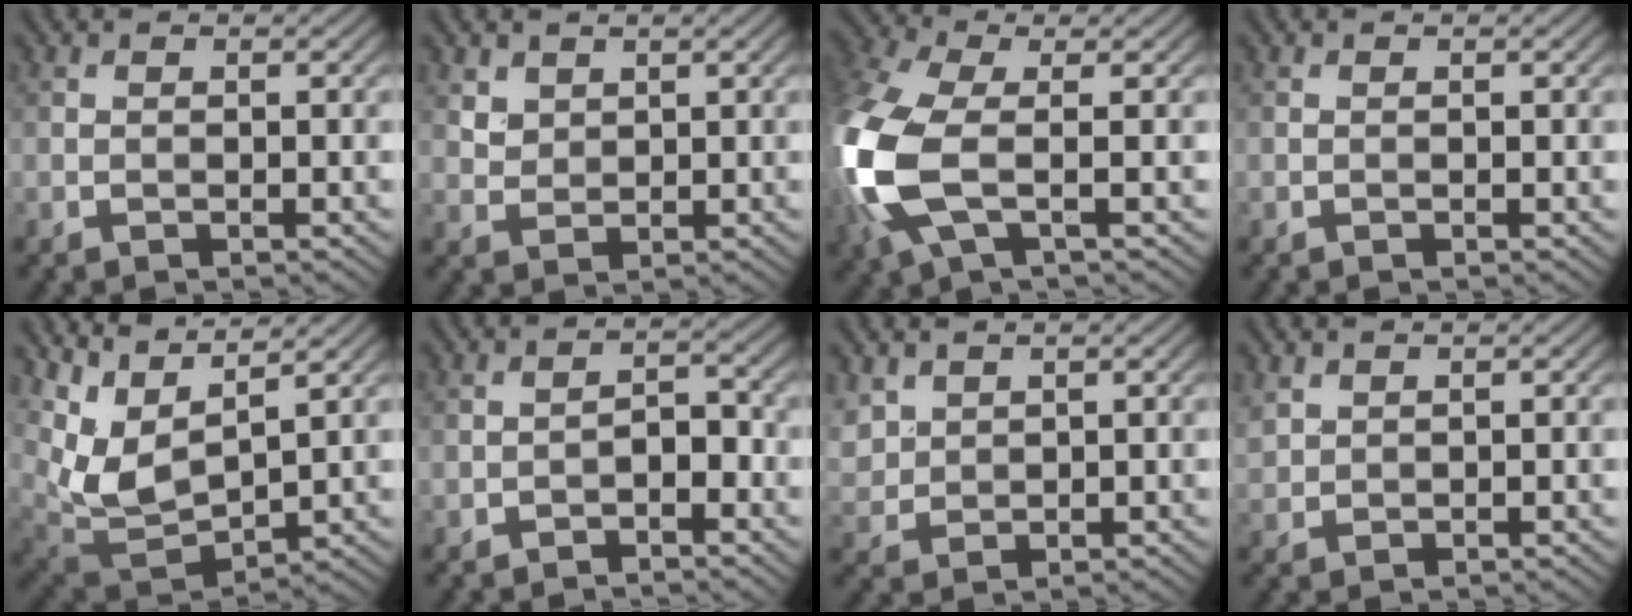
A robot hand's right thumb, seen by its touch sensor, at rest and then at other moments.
{"total": 2.4, "force": [1.6, 1.6, 0.7], "torque": [-0.024, -0.008, 0.037]}
{"total": 12.5, "force": [-1.6, 6.3, 10.6], "torque": [-0.308, -0.013, -0.037]}
{"total": 0.0}
{"total": 9.3, "force": [5.3, 3.6, 6.8], "torque": [-0.174, 0.000, 0.111]}
{"total": 2.3, "force": [-1.5, 1.1, 1.3], "torque": [-0.020, 0.009, -0.030]}
{"total": 3.8, "force": [2.2, 2.5, 1.8], "torque": [-0.059, 0.002, 0.051]}
{"total": 1.7, "force": [1.2, 1.0, 0.6], "torque": [-0.022, 0.002, 0.033]}